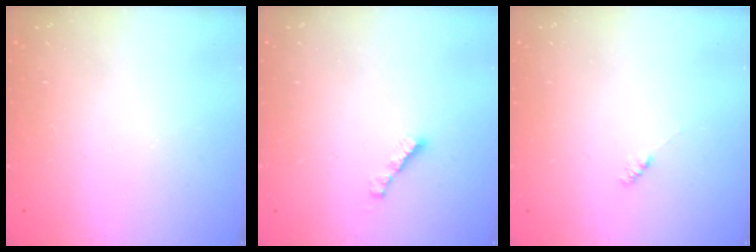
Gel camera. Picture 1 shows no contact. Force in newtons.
{"total": 2.7, "press": 2.7, "slide": 0.3}
{"total": 2.1, "press": 2.0, "slide": 0.5}